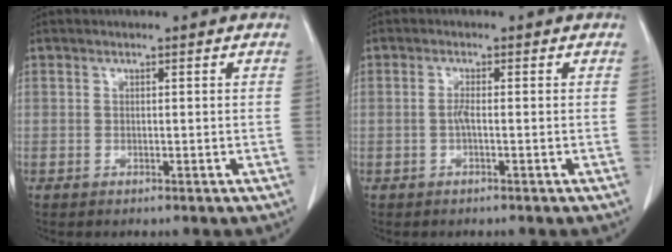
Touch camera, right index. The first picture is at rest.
{"total": 1.3, "force": [-0.3, 0.1, 1.3], "torque": [-0.028, 0.000, -0.007]}